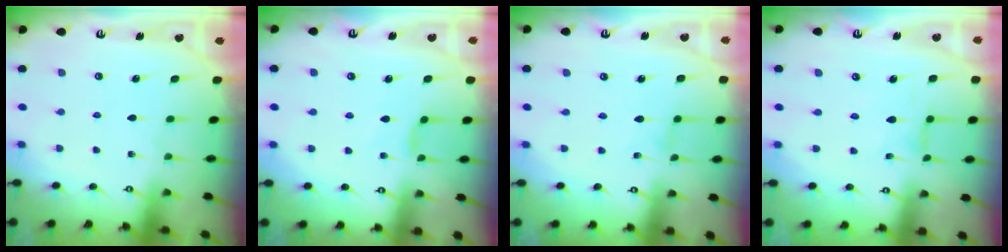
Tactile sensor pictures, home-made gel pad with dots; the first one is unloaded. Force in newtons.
{"total": 2.1, "press": 2.0, "slide": 0.5}
{"total": 0.0}
{"total": 1.4, "press": 1.4, "slide": 0.2}